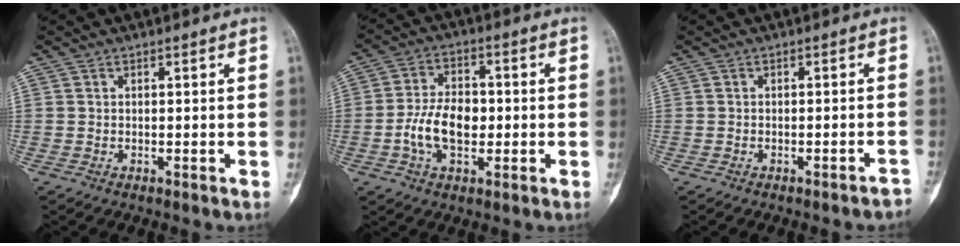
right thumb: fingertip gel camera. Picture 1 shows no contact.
{"total": 9.5, "force": [-1.5, 5.8, 7.4], "torque": [-0.129, 0.016, -0.032]}
{"total": 2.4, "force": [-2.1, 0.3, 1.0], "torque": [-0.016, 0.017, -0.022]}